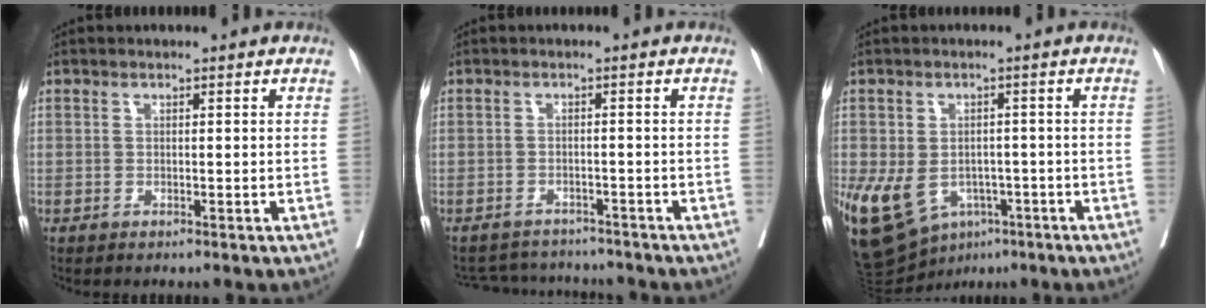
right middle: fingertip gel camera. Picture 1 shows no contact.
{"total": 6.1, "force": [-5.9, 0.6, -1.0], "torque": [0.013, 0.011, -0.092]}
{"total": 12.2, "force": [-5.2, 8.7, 6.8], "torque": [-0.146, 0.004, -0.071]}